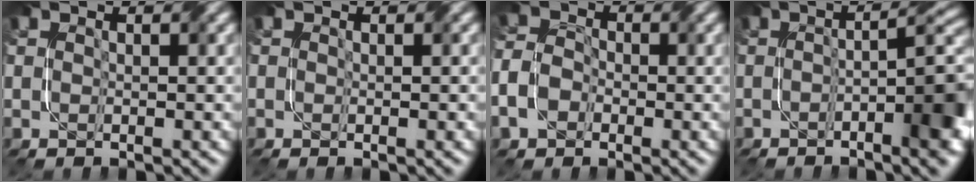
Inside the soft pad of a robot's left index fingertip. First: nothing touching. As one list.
[{"total": 0.6, "force": [-0.2, 0.1, 0.6], "torque": [-0.009, -0.006, -0.004]}, {"total": 4.4, "force": [-1.8, 3.4, 2.2], "torque": [-0.044, -0.004, -0.037]}, {"total": 8.9, "force": [-1.9, 2.0, 8.4], "torque": [-0.095, 0.004, -0.031]}]